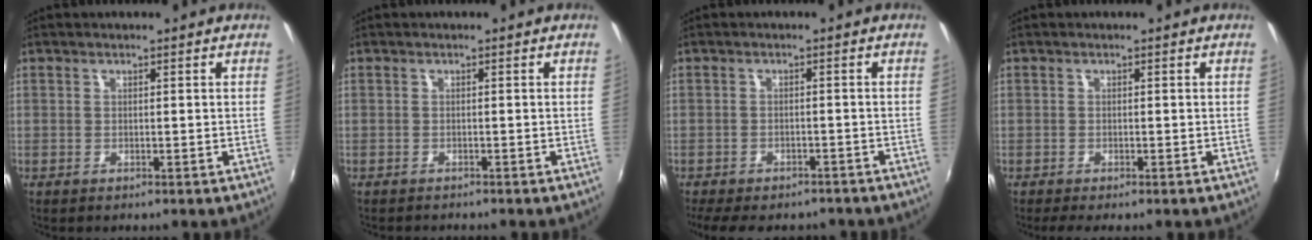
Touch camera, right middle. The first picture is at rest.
{"total": 1.7, "force": [-1.7, 0.1, 0.4], "torque": [-0.015, -0.010, -0.025]}
{"total": 12.0, "force": [-9.7, 4.4, 5.5], "torque": [-0.122, -0.025, -0.136]}
{"total": 1.6, "force": [-1.3, 0.1, 0.8], "torque": [-0.021, -0.007, -0.024]}